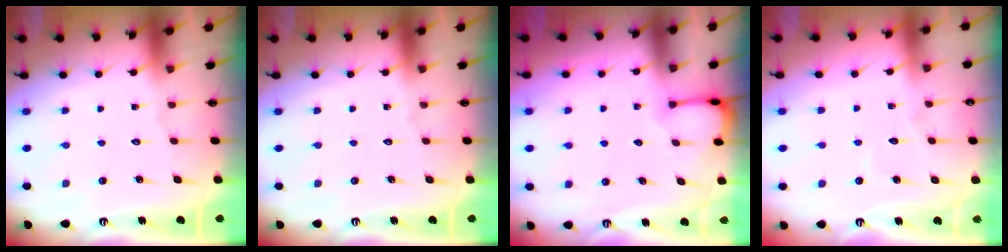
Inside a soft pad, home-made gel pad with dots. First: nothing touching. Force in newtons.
{"total": 0.0}
{"total": 3.6, "press": 3.6, "slide": 0.3}
{"total": 2.6, "press": 2.6, "slide": 0.2}